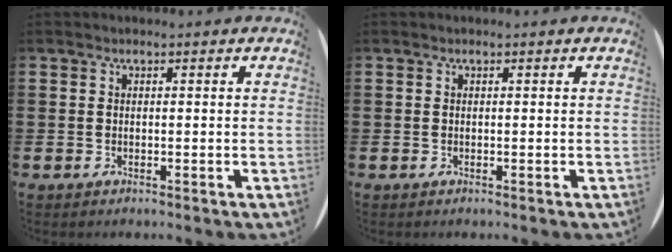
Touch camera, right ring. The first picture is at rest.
{"total": 0.0}